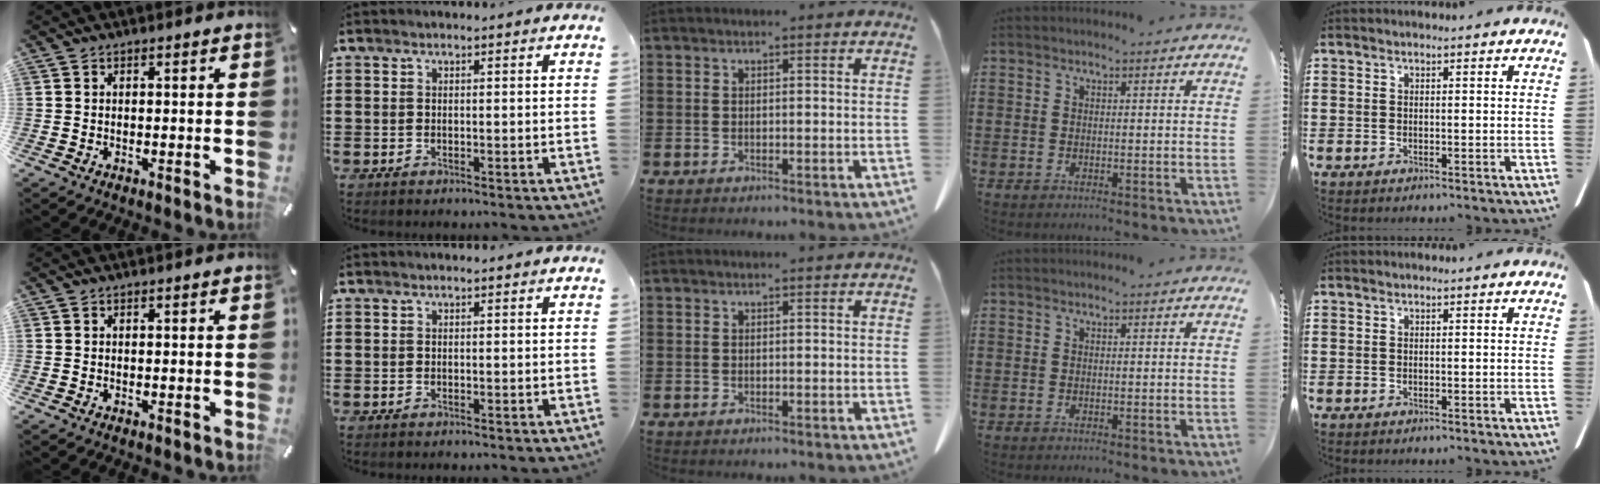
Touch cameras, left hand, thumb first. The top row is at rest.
{}